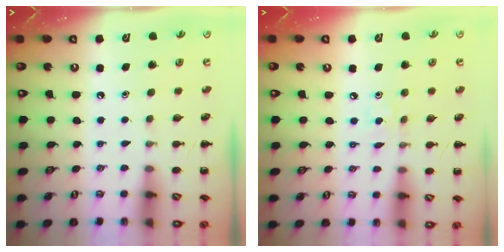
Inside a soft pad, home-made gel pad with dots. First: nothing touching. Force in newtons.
{"total": 2.0, "press": 1.9, "slide": 0.6}